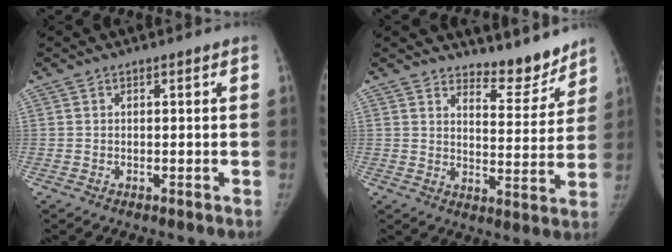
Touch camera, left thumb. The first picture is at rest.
{"total": 8.0, "force": [7.5, 2.2, 1.6], "torque": [0.009, -0.071, 0.112]}